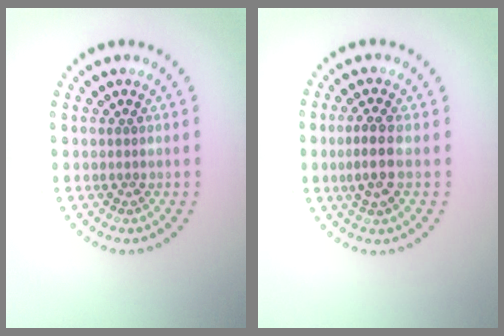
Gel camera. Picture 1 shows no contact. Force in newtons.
{"total": 2.5, "press": 2.3, "slide": 0.9}